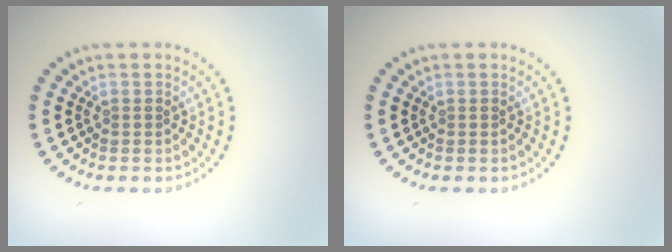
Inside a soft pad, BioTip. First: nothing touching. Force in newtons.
{"total": 0.0}